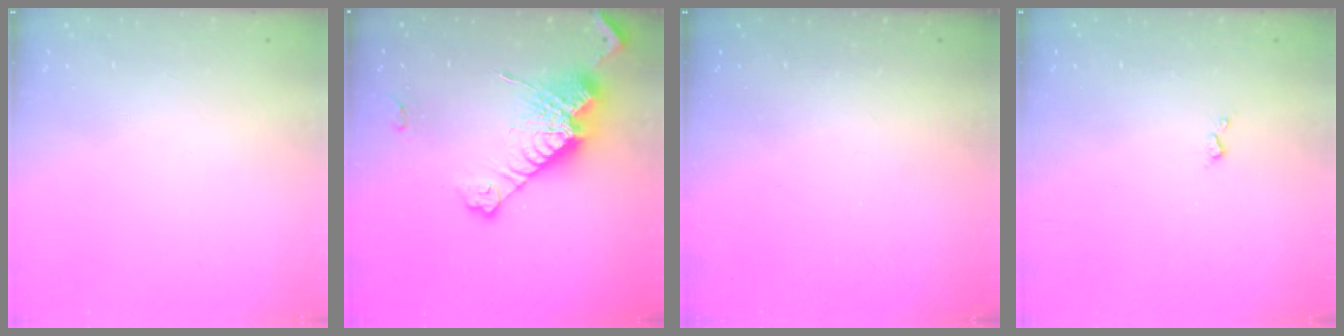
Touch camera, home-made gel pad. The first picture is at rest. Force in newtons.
{"total": 17.7, "press": 17.6, "slide": 1.6}
{"total": 0.0}
{"total": 3.0, "press": 2.9, "slide": 0.5}